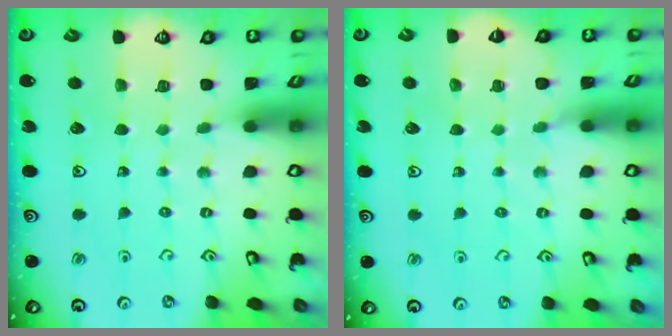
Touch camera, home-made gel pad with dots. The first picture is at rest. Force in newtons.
{"total": 3.9, "press": 3.8, "slide": 0.5}